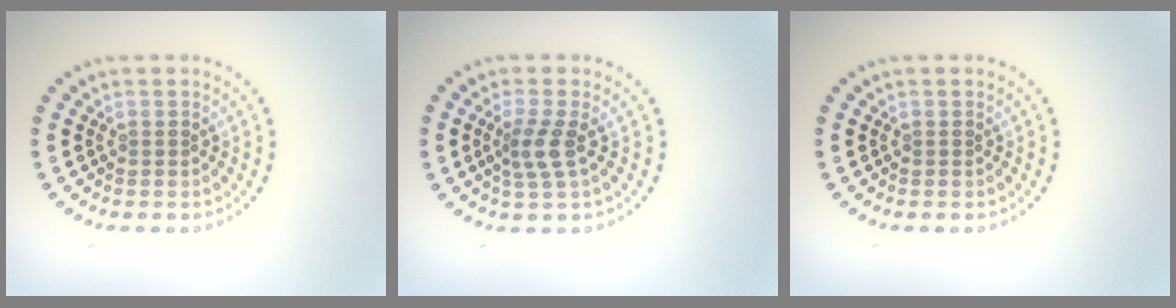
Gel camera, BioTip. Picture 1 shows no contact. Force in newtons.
{"total": 2.5, "press": 1.9, "slide": 1.6}
{"total": 0.0}